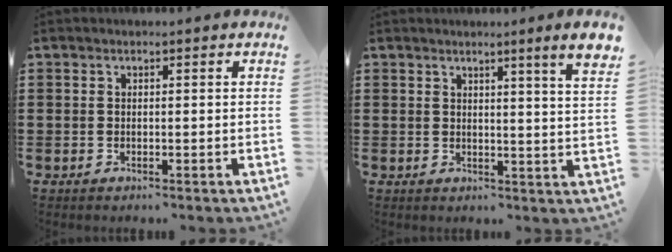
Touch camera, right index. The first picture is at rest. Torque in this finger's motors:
{"motor_torque": [0.20, 0.10, 0.14, 0.05]}